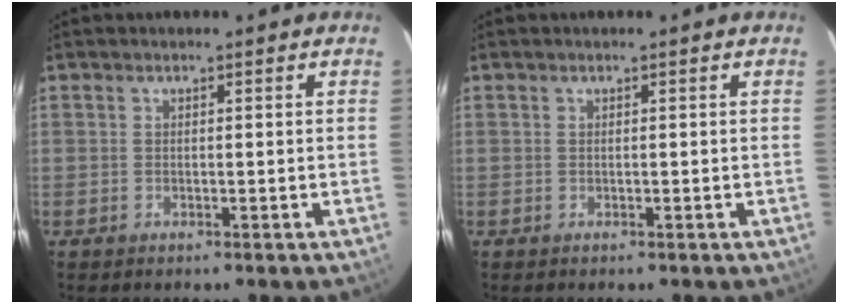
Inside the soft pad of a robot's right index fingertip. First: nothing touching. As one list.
[{"total": 0.0}]